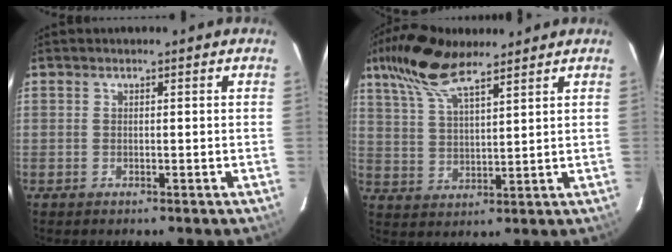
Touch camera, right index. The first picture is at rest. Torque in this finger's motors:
{"motor_torque": [0.84, 0.91, 0.55, 0.13]}